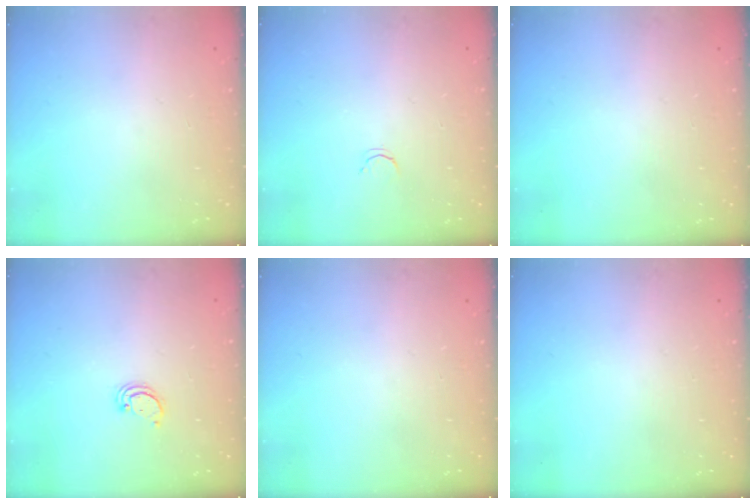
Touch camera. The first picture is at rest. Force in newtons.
{"total": 2.1, "press": 2.1, "slide": 0.4}
{"total": 0.0}
{"total": 2.2, "press": 2.2, "slide": 0.2}
{"total": 0.0}
{"total": 0.0}